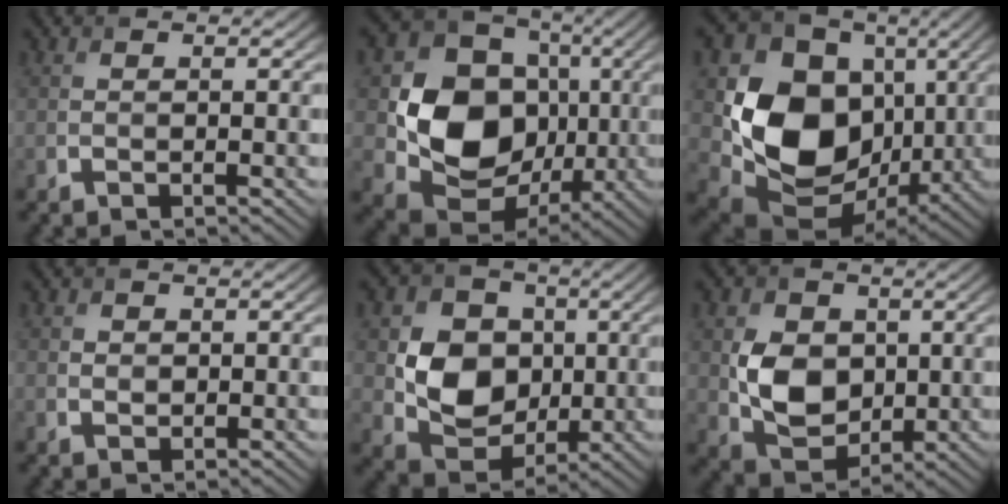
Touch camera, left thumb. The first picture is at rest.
{"total": 13.4, "force": [-0.9, 11.3, 7.2], "torque": [-0.136, -0.028, -0.026]}
{"total": 14.2, "force": [-0.1, 11.4, 8.4], "torque": [-0.161, -0.029, -0.007]}
{"total": 0.7, "force": [-0.3, 0.7, 0.0], "torque": [0.001, -0.007, -0.008]}
{"total": 9.1, "force": [-0.3, 7.5, 5.1], "torque": [-0.108, -0.015, -0.016]}
{"total": 7.5, "force": [0.0, 5.9, 4.7], "torque": [-0.098, -0.013, -0.003]}